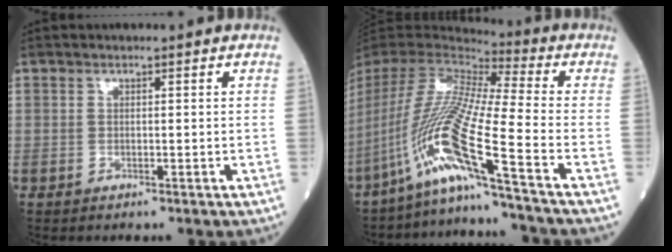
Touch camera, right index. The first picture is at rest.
{"total": 18.1, "force": [-9.7, -2.6, 15.1], "torque": [-0.320, -0.021, -0.189]}